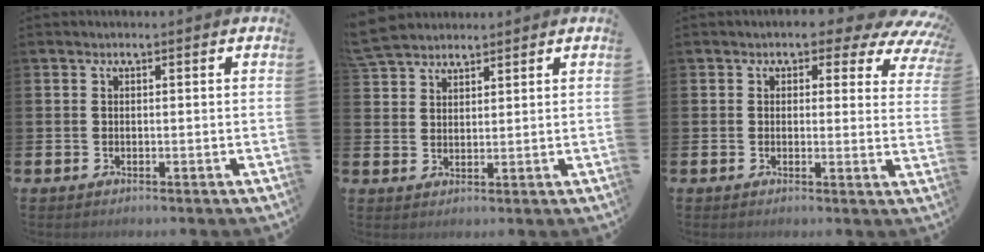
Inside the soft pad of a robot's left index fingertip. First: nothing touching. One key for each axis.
{"total": 5.2, "fx": 4.9, "fy": 1.6, "fz": 0.9, "tx": -0.031, "ty": -0.011, "tz": 0.094}
{"total": 4.0, "fx": 2.5, "fy": 2.4, "fz": 2.0, "tx": -0.028, "ty": -0.021, "tz": 0.032}